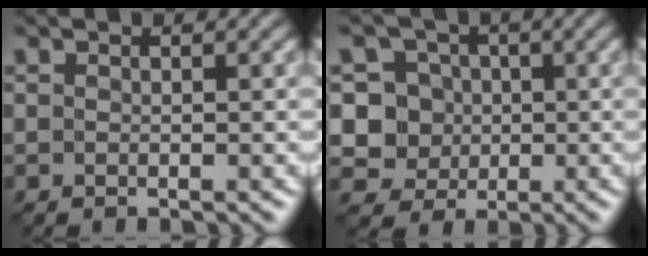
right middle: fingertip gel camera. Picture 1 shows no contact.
{"total": 6.8, "force": [0.4, 6.5, 1.7], "torque": [-0.029, 0.028, -0.004]}